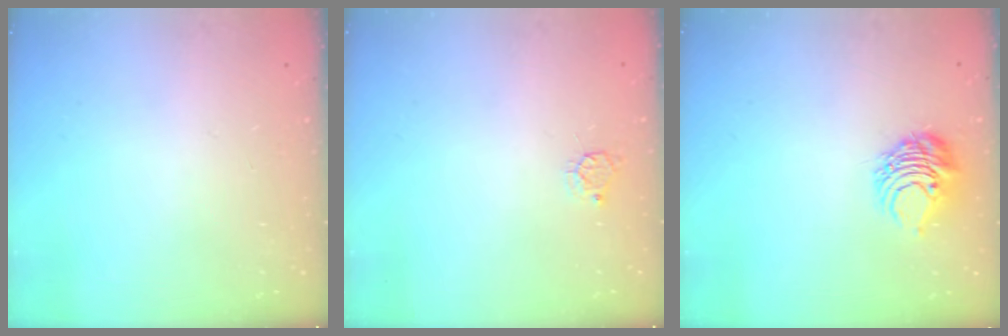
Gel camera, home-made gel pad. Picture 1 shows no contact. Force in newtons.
{"total": 3.7, "press": 3.7, "slide": 0.4}
{"total": 8.2, "press": 8.2, "slide": 0.8}